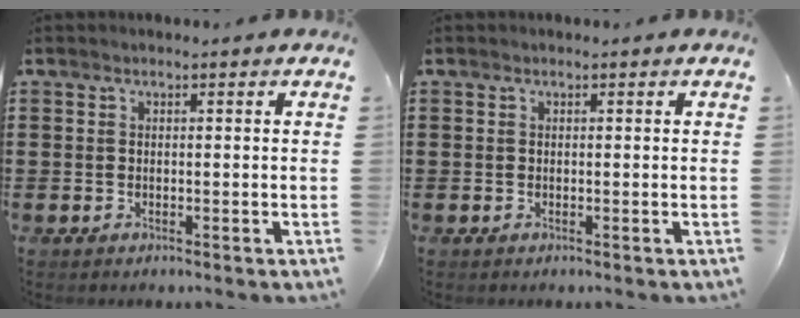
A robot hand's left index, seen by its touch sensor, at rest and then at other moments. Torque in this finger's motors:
{"motor_torque": [-0.04, -0.05, 0.00, -0.02]}